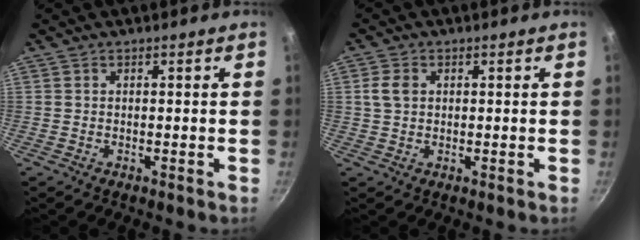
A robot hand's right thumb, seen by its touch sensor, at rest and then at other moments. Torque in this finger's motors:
{"motor_torque": [0.10, 0.26, 0.39, 0.07, 0.01]}